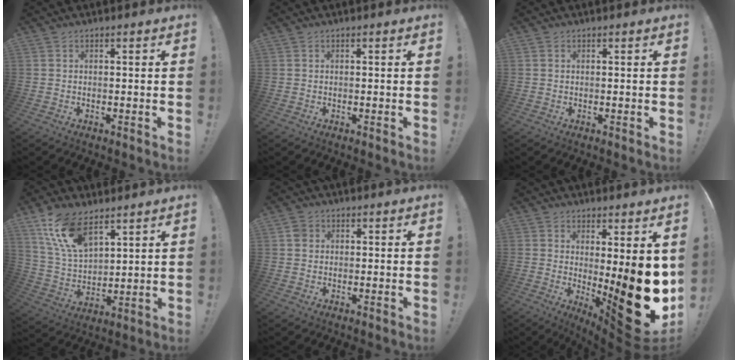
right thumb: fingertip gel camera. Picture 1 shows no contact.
{"total": 0.0}
{"total": 0.0}
{"total": 15.0, "force": [9.9, 7.4, 8.6], "torque": [-0.177, -0.048, 0.187]}
{"total": 2.2, "force": [0.7, 2.0, 0.8], "torque": [-0.001, -0.002, 0.011]}
{"total": 19.0, "force": [-2.4, 5.8, 17.9], "torque": [-0.201, -0.027, -0.019]}